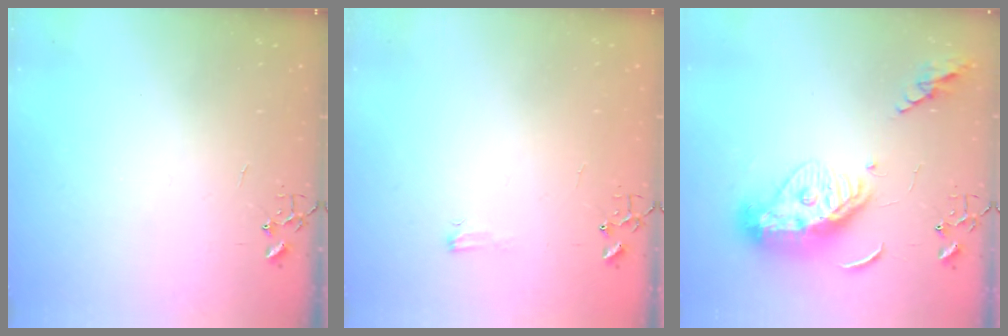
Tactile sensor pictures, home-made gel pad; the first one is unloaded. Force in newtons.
{"total": 4.1, "press": 4.1, "slide": 0.6}
{"total": 14.7, "press": 14.6, "slide": 1.6}